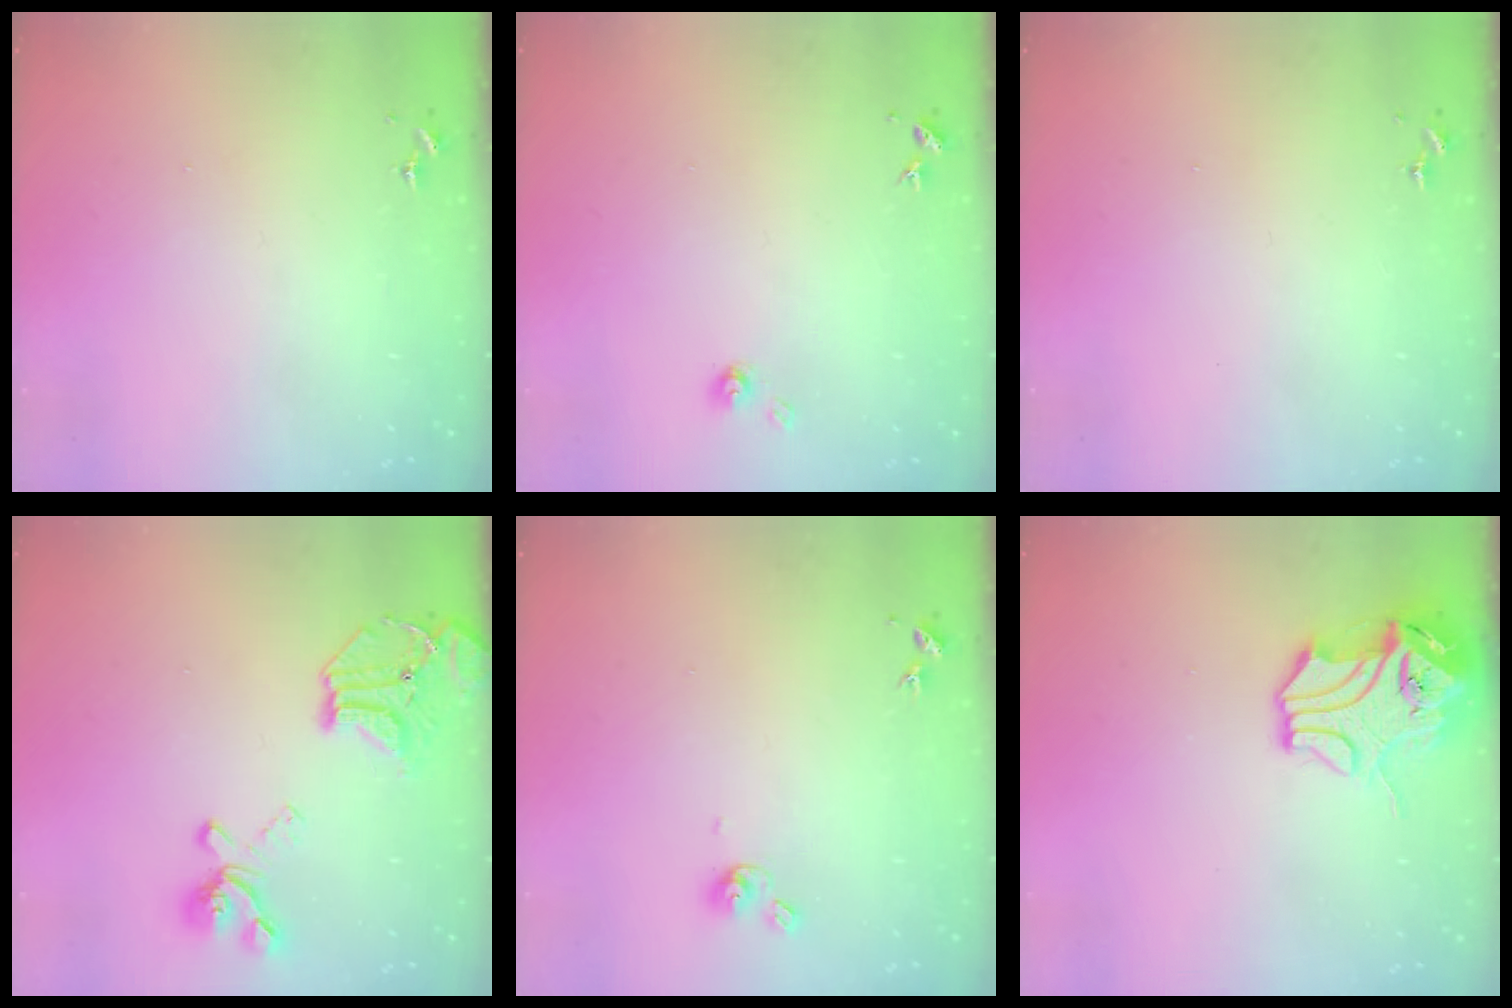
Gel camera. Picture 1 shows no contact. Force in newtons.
{"total": 3.3, "press": 3.3, "slide": 0.2}
{"total": 0.0}
{"total": 17.4, "press": 17.3, "slide": 1.8}
{"total": 6.8, "press": 6.8, "slide": 0.6}
{"total": 12.0, "press": 11.9, "slide": 1.6}